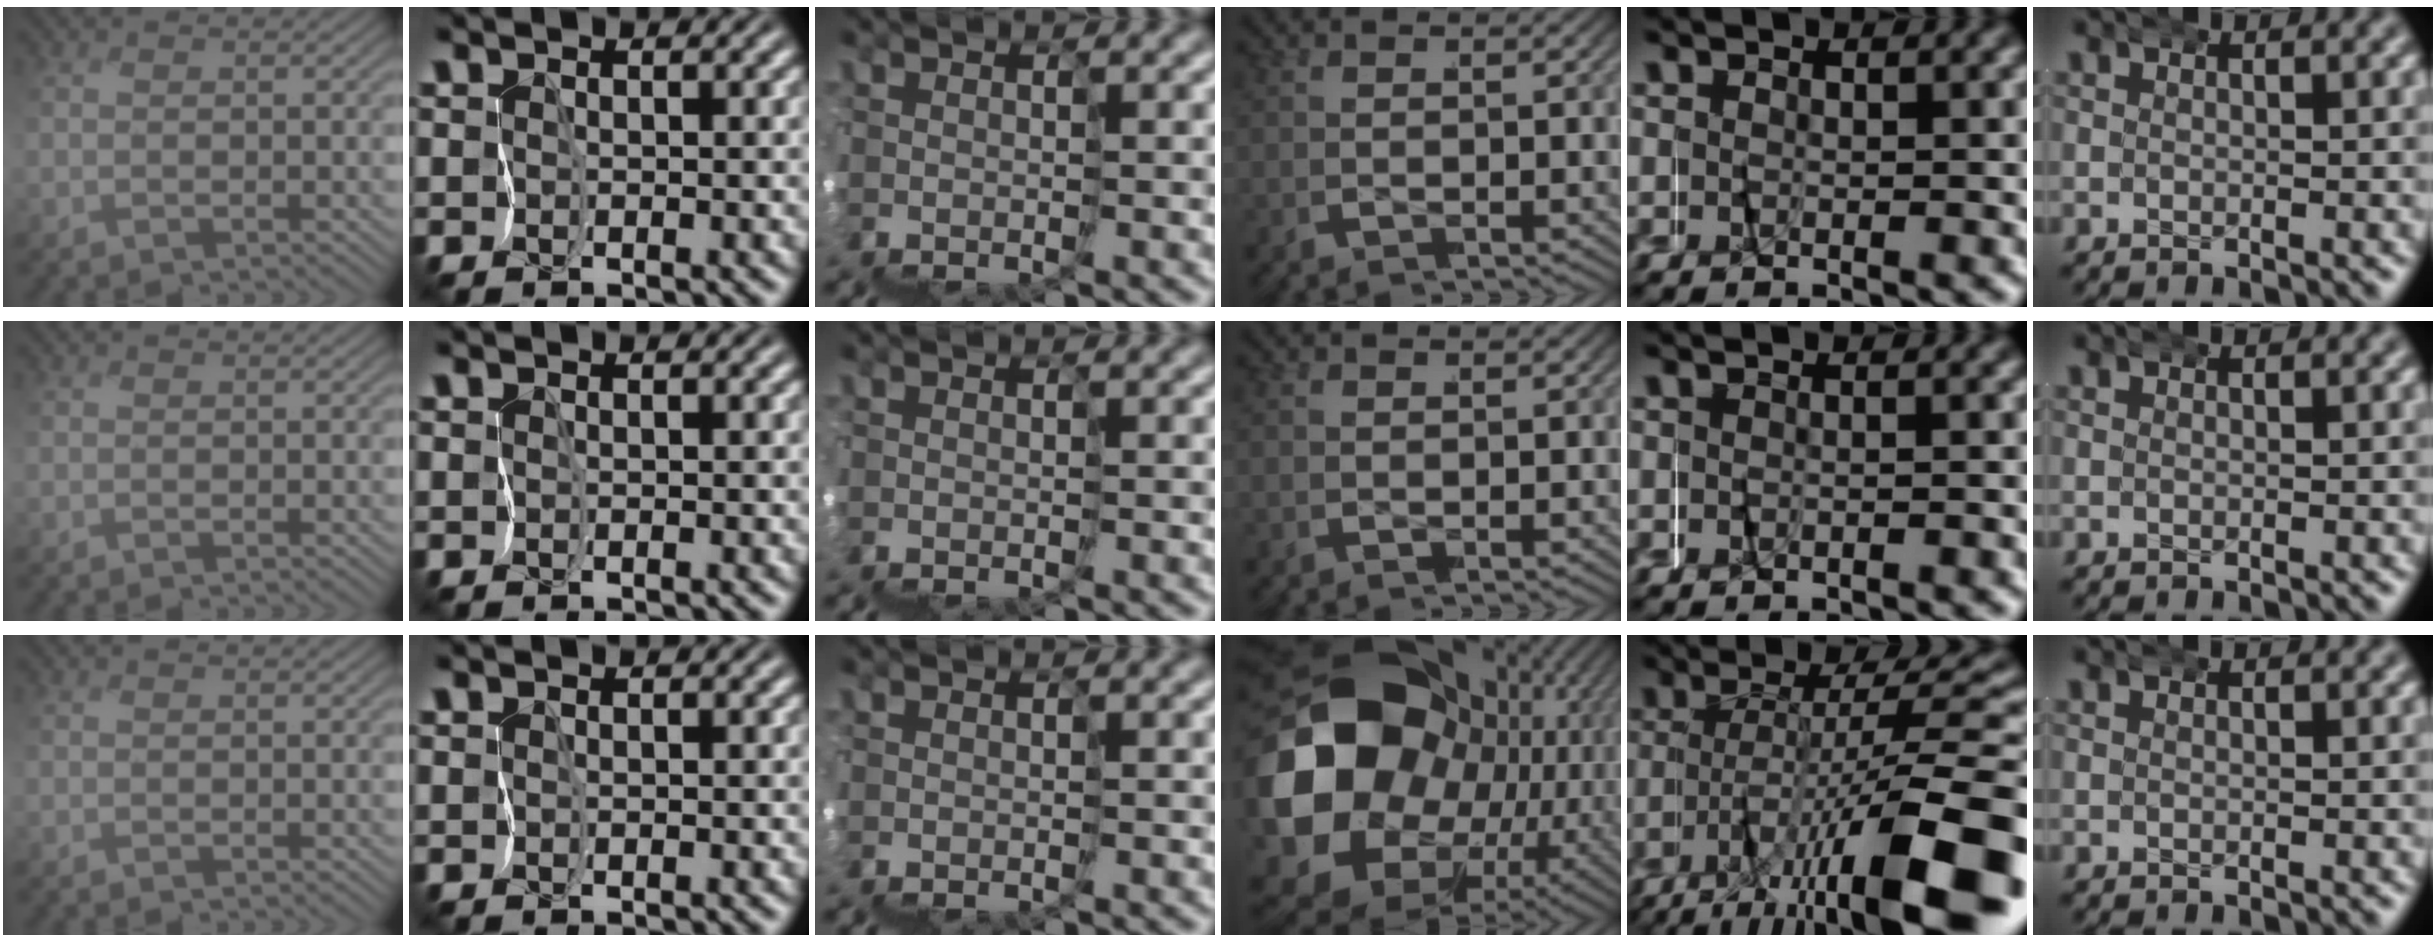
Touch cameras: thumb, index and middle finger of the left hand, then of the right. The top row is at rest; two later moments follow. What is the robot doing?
{"motion": "wrap", "object": "napkin"}